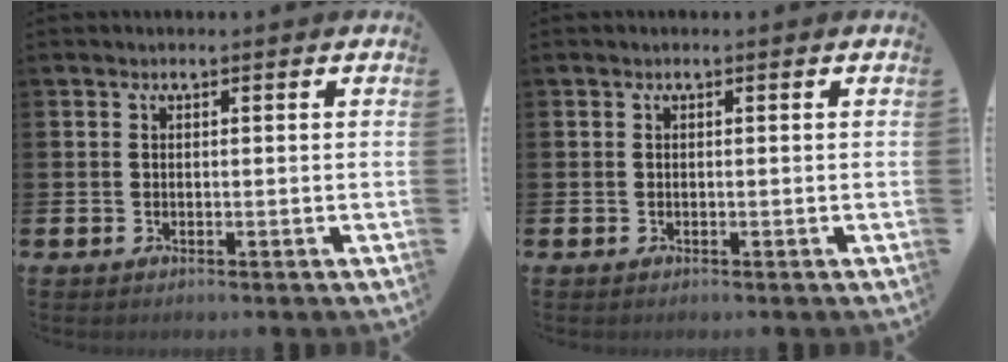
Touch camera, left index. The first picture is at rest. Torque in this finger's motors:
{"motor_torque": [0.00, 0.00, 0.00, 0.01]}